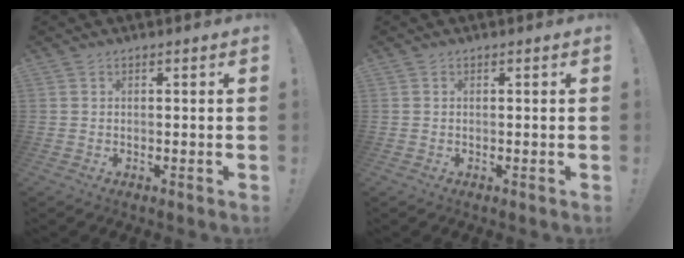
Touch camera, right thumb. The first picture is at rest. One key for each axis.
{"total": 0.0}